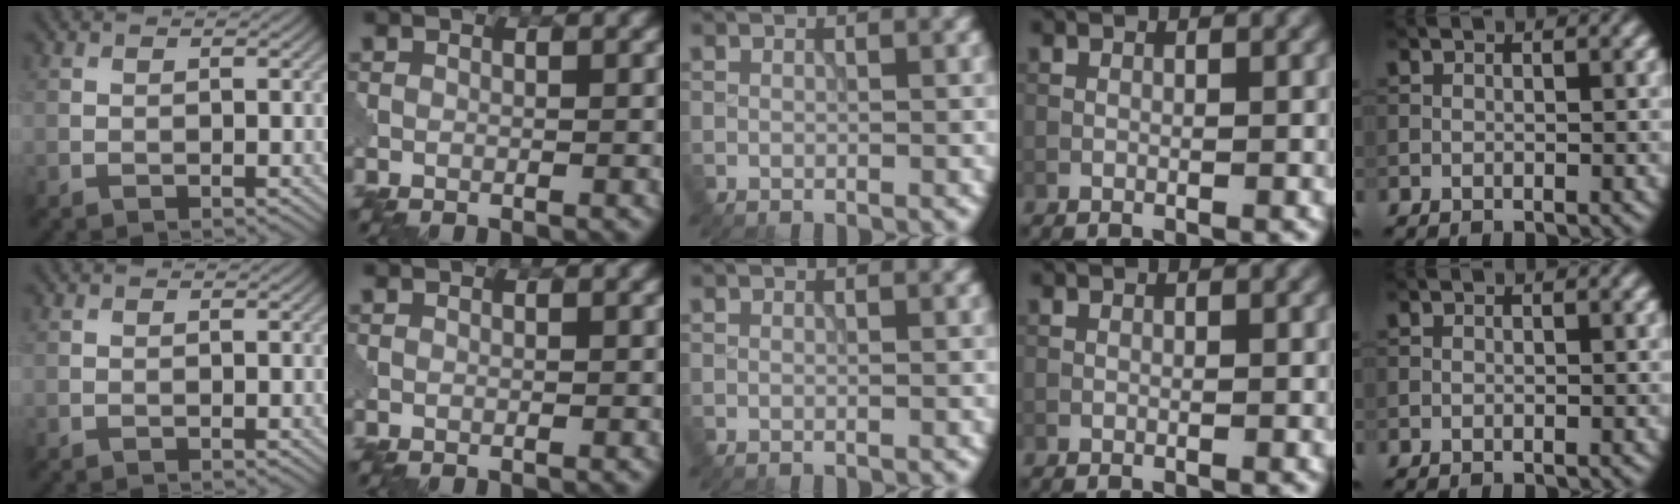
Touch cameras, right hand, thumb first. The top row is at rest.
{}